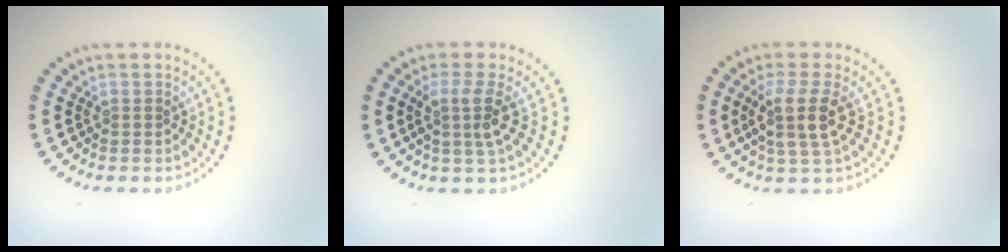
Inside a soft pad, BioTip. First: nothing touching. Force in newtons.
{"total": 2.7, "press": 2.0, "slide": 1.8}
{"total": 3.2, "press": 2.8, "slide": 1.7}